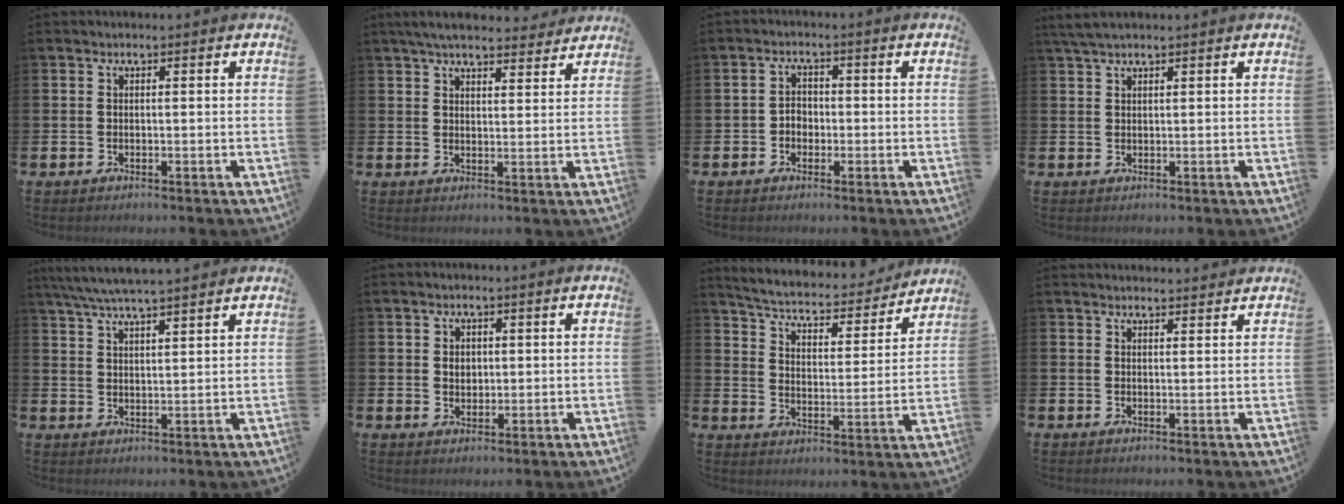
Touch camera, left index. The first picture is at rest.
{"total": 5.3, "force": [4.9, 1.2, 1.6], "torque": [-0.040, -0.016, 0.090]}
{"total": 2.2, "force": [-0.9, 1.8, 0.9], "torque": [-0.018, 0.006, -0.021]}
{"total": 2.5, "force": [2.0, 0.5, 1.4], "torque": [-0.033, 0.004, 0.038]}
{"total": 5.7, "force": [5.3, 0.1, 2.0], "torque": [-0.059, -0.016, 0.098]}
{"total": 1.9, "force": [0.7, 1.5, 0.9], "torque": [-0.001, 0.000, 0.008]}
{"total": 5.2, "force": [4.9, 1.0, 1.3], "torque": [-0.053, -0.042, 0.078]}
{"total": 1.9, "force": [1.9, 0.1, 0.0], "torque": [0.006, -0.011, 0.032]}